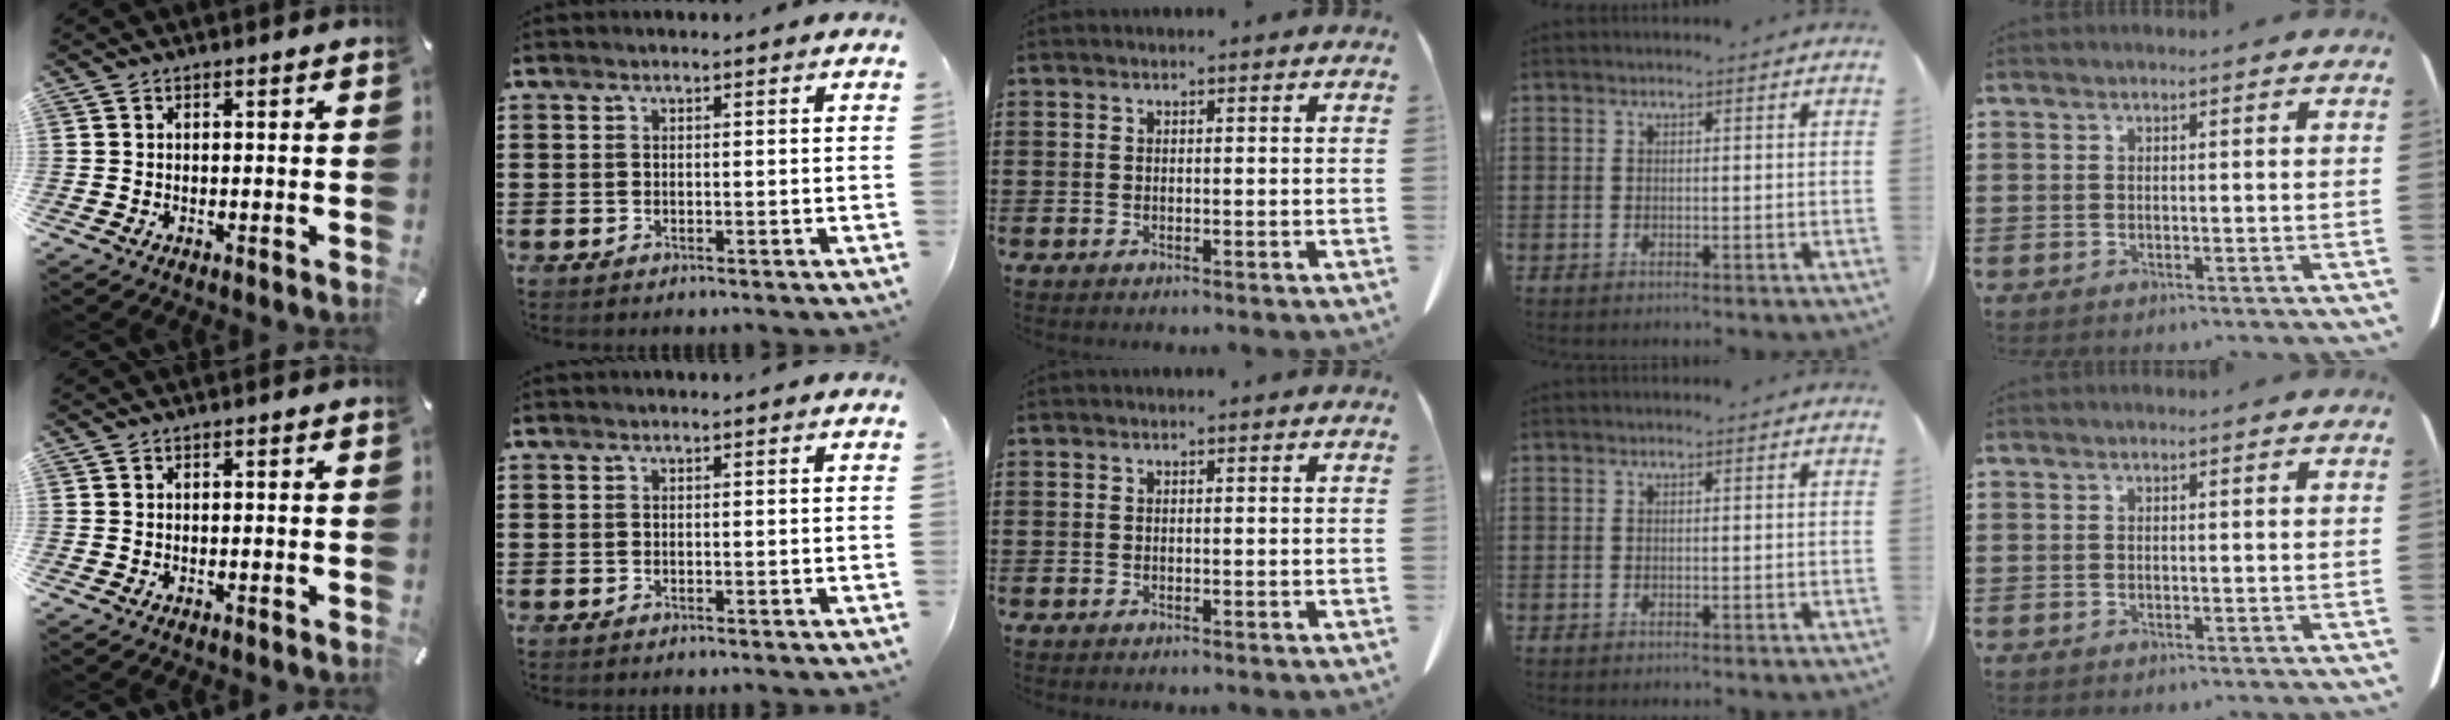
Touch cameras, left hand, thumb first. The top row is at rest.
{}